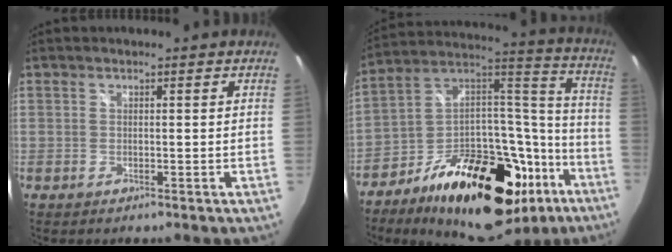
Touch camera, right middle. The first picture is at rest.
{"total": 31.8, "force": [-17.8, 15.8, 21.1], "torque": [-0.314, 0.051, -0.256]}